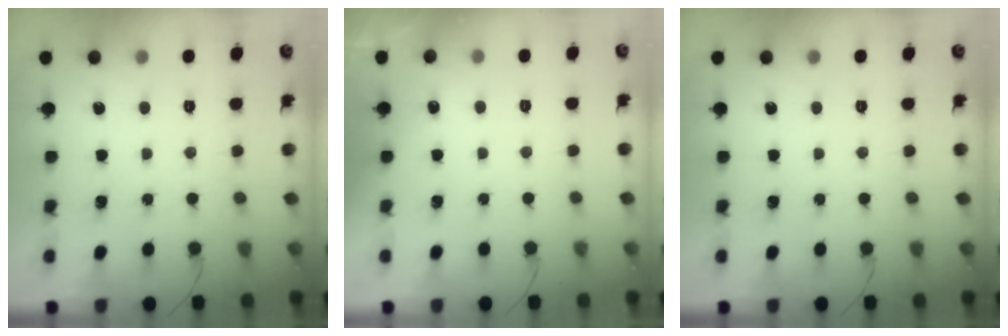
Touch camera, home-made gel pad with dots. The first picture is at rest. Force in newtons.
{"total": 11.1, "press": 2.1, "slide": 10.9}
{"total": 0.0}